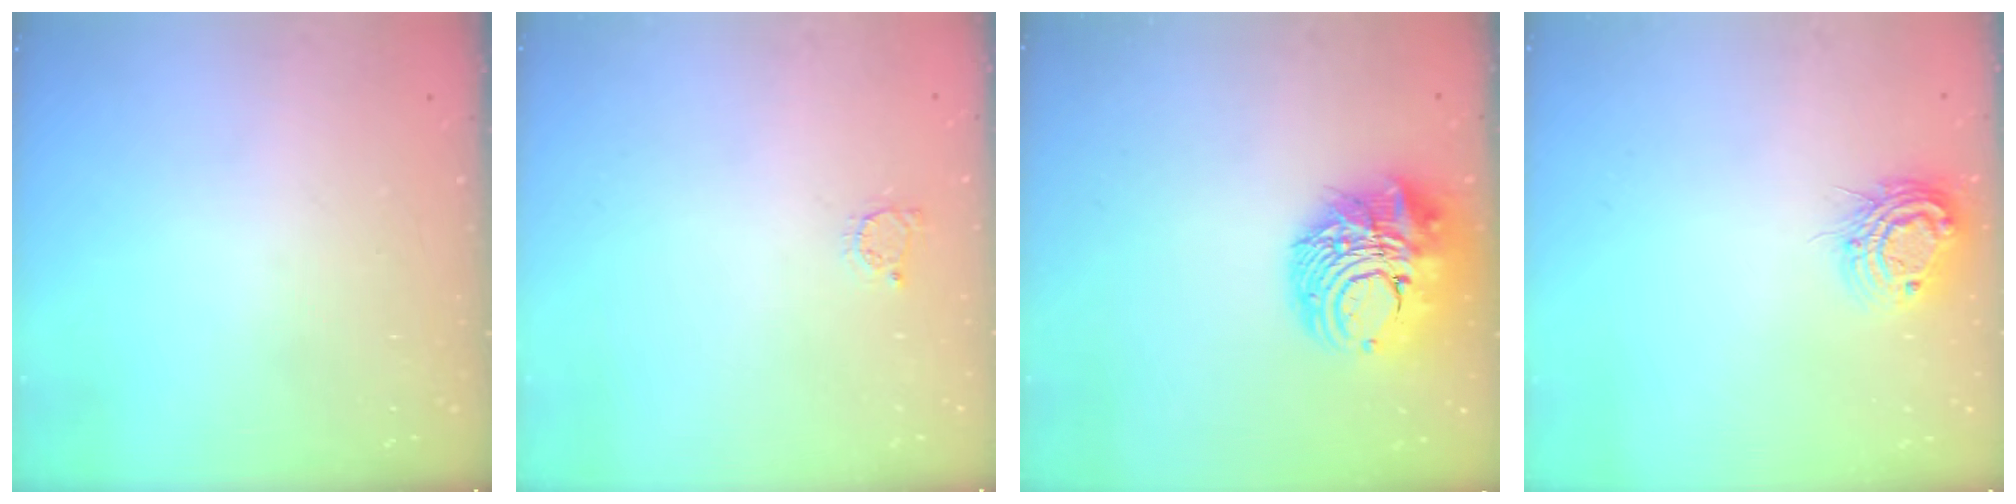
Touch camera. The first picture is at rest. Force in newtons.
{"total": 2.4, "press": 2.4, "slide": 0.3}
{"total": 14.2, "press": 14.1, "slide": 1.8}
{"total": 10.4, "press": 10.3, "slide": 0.9}